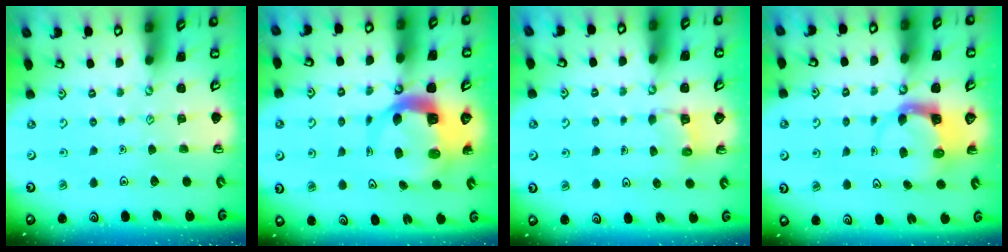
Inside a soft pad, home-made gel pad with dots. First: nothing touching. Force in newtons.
{"total": 8.6, "press": 8.6, "slide": 1.2}
{"total": 2.9, "press": 2.9, "slide": 0.3}
{"total": 3.8, "press": 3.7, "slide": 0.5}